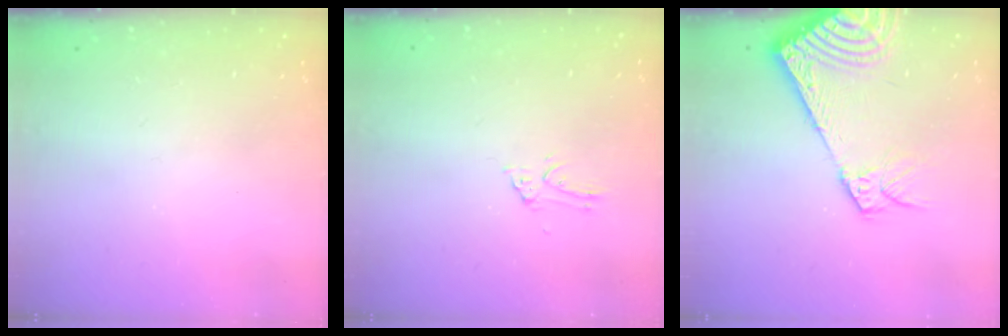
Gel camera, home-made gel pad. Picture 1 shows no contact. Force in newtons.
{"total": 2.5, "press": 2.5, "slide": 0.2}
{"total": 12.2, "press": 11.9, "slide": 2.5}